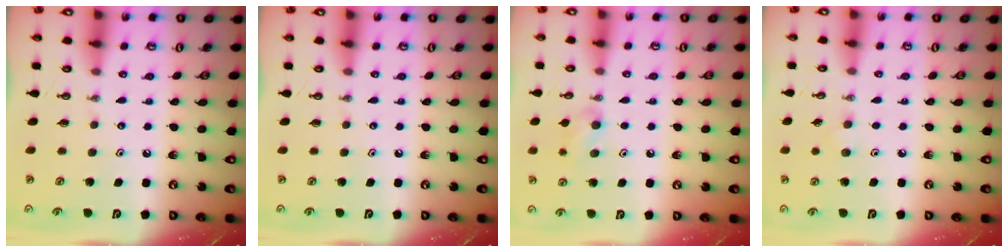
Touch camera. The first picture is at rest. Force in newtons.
{"total": 0.0}
{"total": 9.0, "press": 6.3, "slide": 6.5}
{"total": 4.6, "press": 4.5, "slide": 0.9}